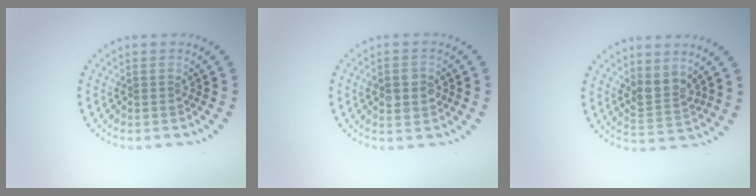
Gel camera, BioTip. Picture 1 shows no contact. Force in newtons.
{"total": 2.8, "press": 2.8, "slide": 0.2}
{"total": 2.4, "press": 2.0, "slide": 1.4}